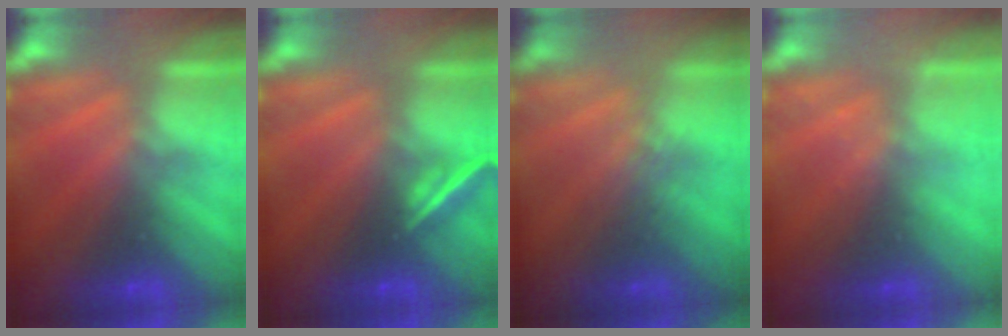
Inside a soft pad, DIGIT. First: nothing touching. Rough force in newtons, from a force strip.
{"total": 2.1}
{"total": 2.6}
{"total": 2.2}